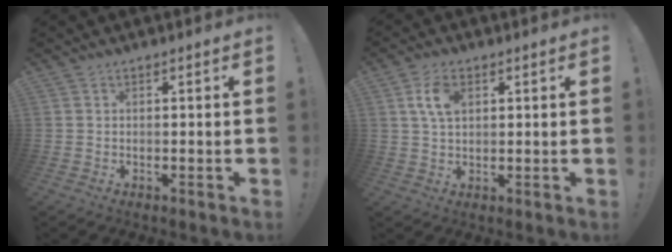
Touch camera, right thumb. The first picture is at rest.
{"total": 6.8, "force": [2.3, 4.0, 5.0], "torque": [-0.096, 0.002, 0.040]}